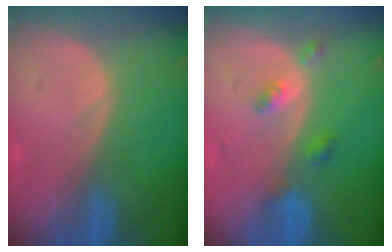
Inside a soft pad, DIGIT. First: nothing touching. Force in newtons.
{"total": 3.1, "press": 3.1, "slide": 0.2}